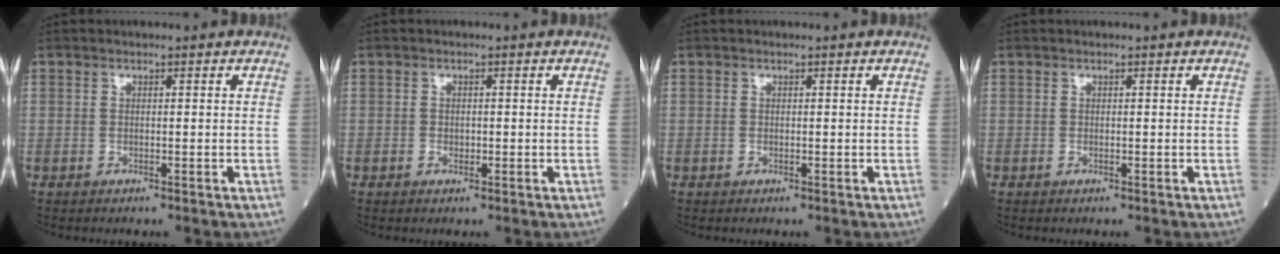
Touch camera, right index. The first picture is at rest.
{"total": 0.7, "force": [-0.1, 0.6, 0.4], "torque": [-0.009, 0.001, 0.000]}
{"total": 0.0}
{"total": 0.0}